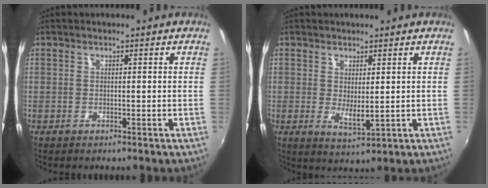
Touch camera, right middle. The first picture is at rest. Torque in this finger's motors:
{"motor_torque": [0.49, -0.42, 0.06, 0.04]}